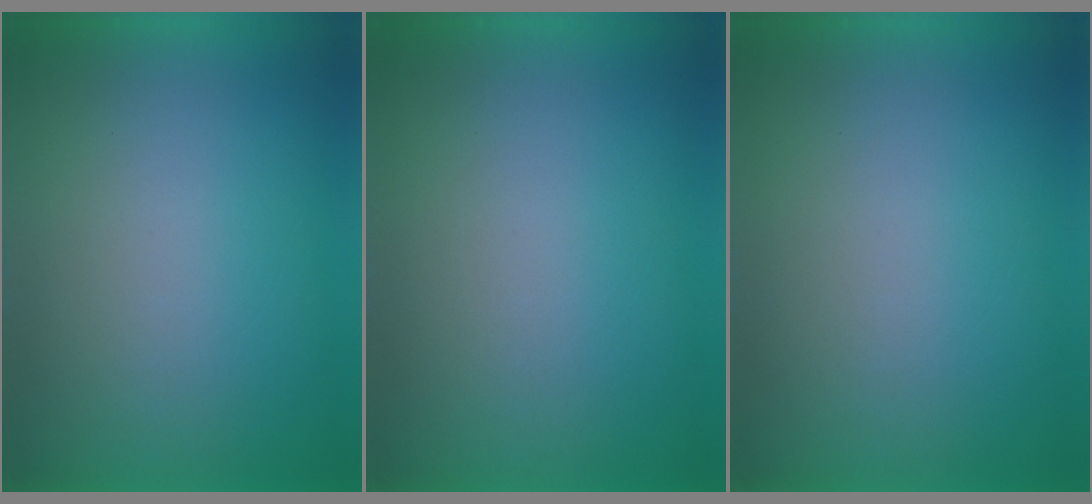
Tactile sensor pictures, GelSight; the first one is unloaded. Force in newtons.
{"total": 1.2}
{"total": 1.3}